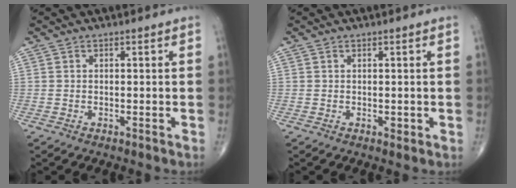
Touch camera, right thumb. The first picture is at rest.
{"total": 0.8, "force": [0.1, 0.5, 0.6], "torque": [-0.006, -0.001, 0.002]}